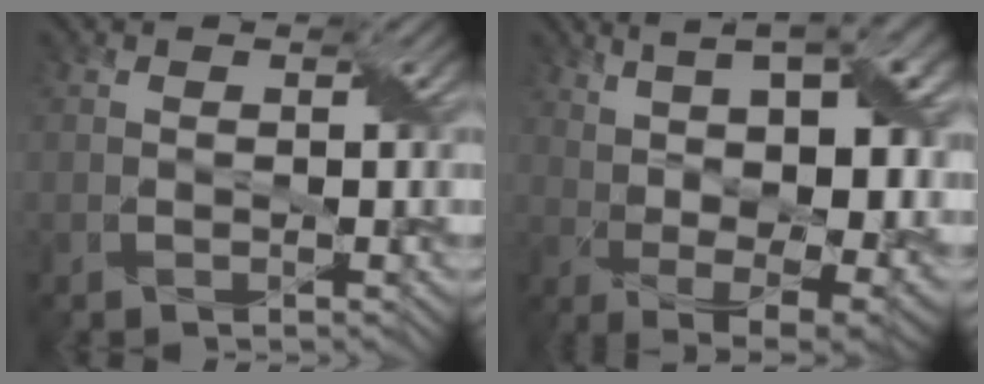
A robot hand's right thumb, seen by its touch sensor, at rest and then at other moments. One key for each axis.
{"total": 17.4, "fx": 5.0, "fy": 7.2, "fz": 15.0, "tx": -0.219, "ty": 0.023, "tz": 0.107}